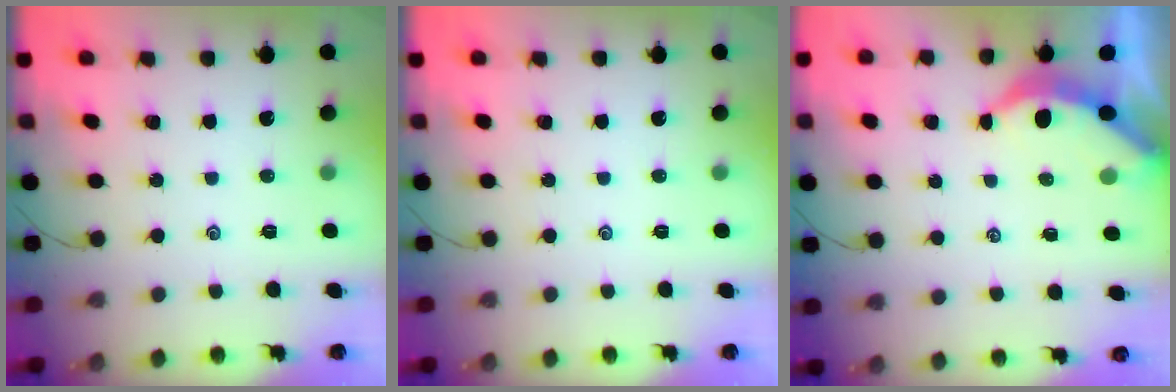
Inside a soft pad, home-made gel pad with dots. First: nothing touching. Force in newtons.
{"total": 0.0}
{"total": 3.6, "press": 3.6, "slide": 0.4}